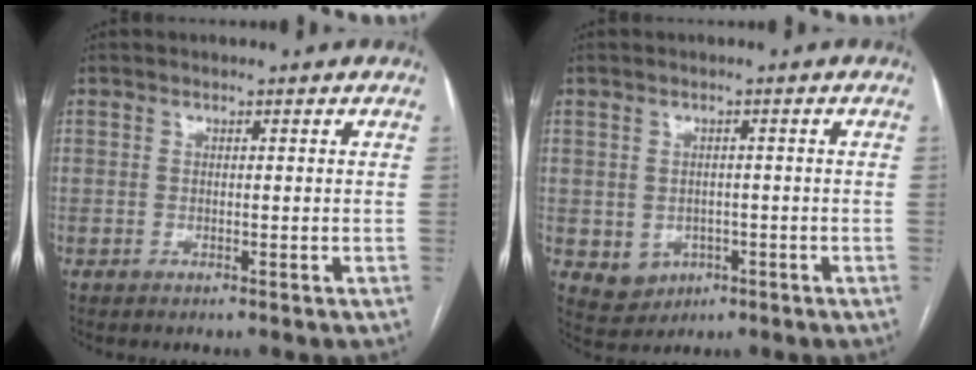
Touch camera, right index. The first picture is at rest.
{"total": 4.7, "force": [-1.3, 4.3, 1.4], "torque": [-0.017, 0.005, -0.007]}